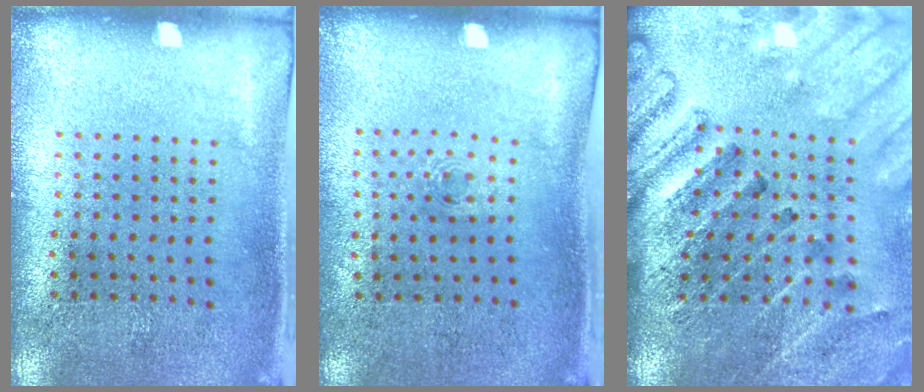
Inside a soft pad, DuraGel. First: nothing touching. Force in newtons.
{"total": 0.6, "press": 0.3, "slide": 0.5}
{"total": 3.0, "press": 2.9, "slide": 0.8}